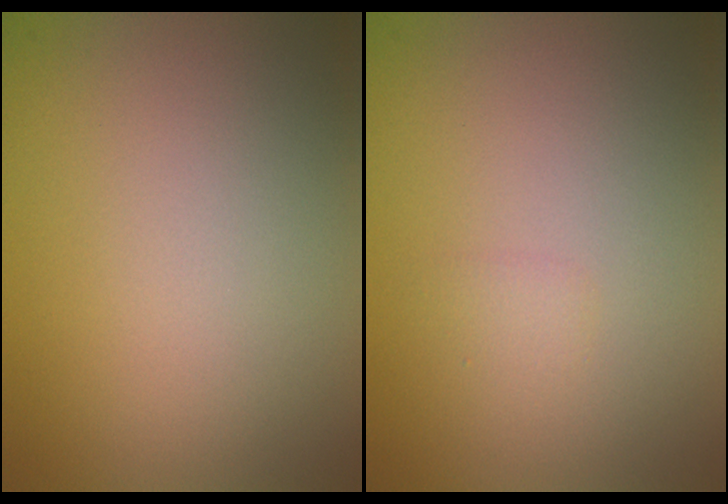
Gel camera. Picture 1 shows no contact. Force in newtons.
{"total": 0.7, "press": 0.7, "slide": 0.1}